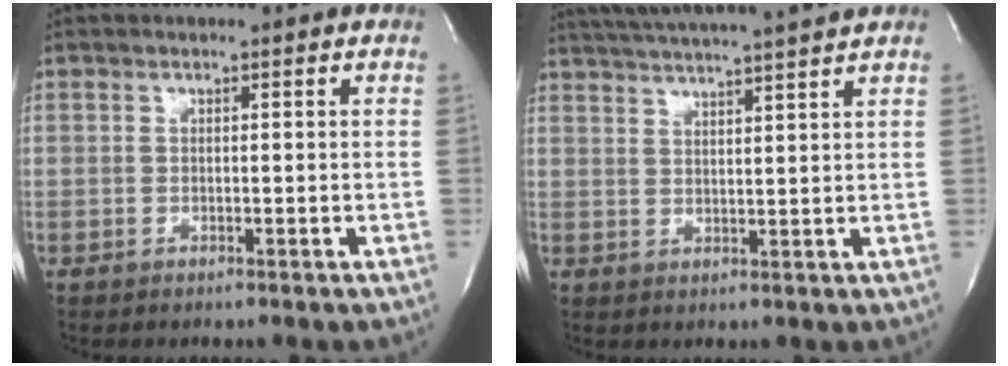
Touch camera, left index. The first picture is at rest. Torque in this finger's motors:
{"motor_torque": [-0.08, -0.04, 0.51, 0.12]}